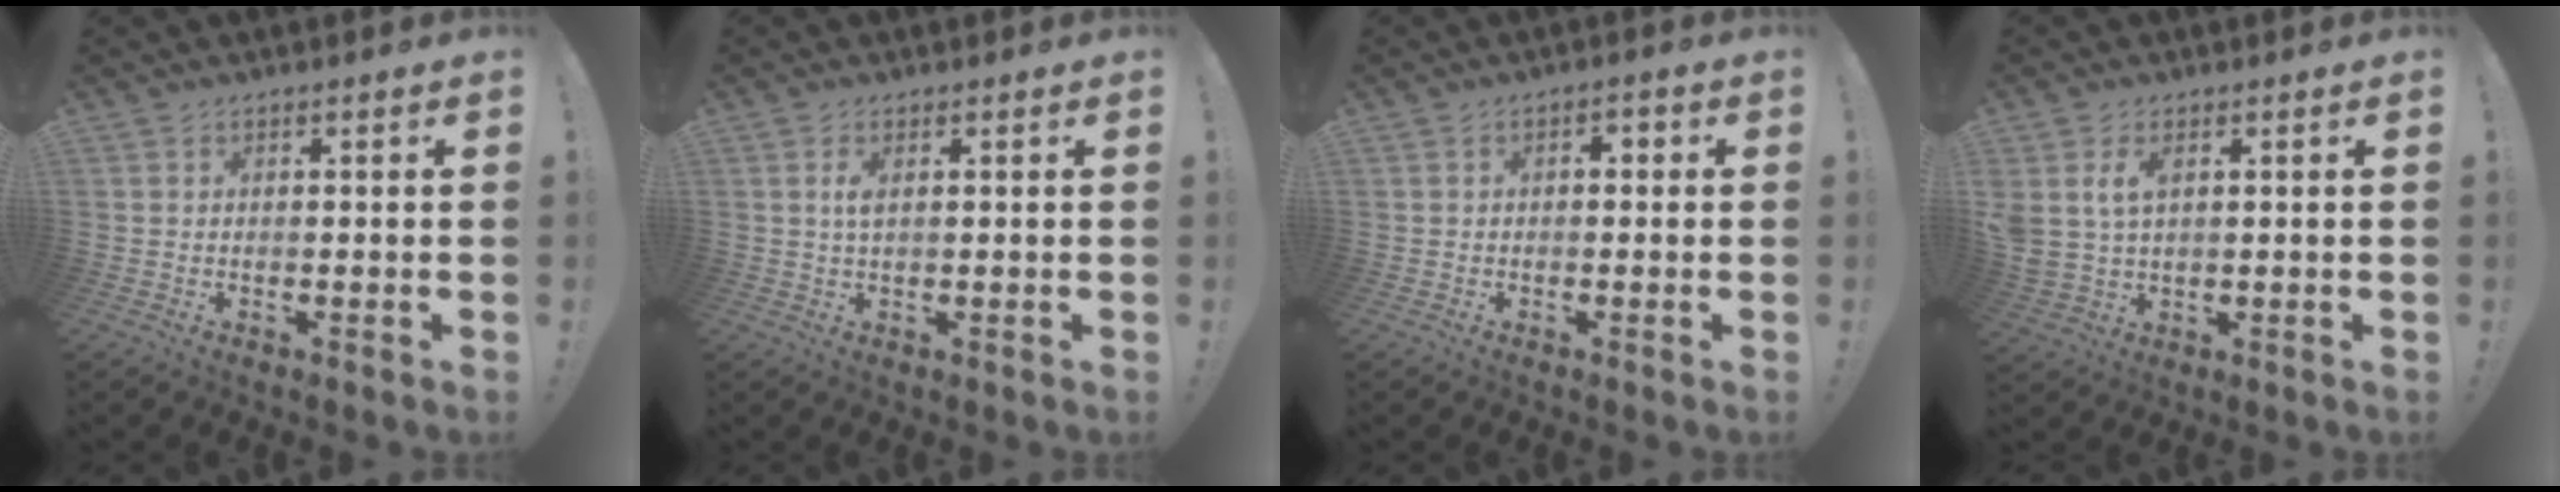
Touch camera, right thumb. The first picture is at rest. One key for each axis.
{"total": 2.4, "fx": 0.6, "fy": 0.8, "fz": 2.2, "tx": -0.037, "ty": 0.000, "tz": 0.008}
{"total": 2.1, "fx": -0.8, "fy": 1.4, "fz": 1.3, "tx": -0.017, "ty": 0.008, "tz": -0.019}
{"total": 6.5, "fx": 2.7, "fy": 4.1, "fz": 4.3, "tx": -0.101, "ty": -0.004, "tz": 0.050}